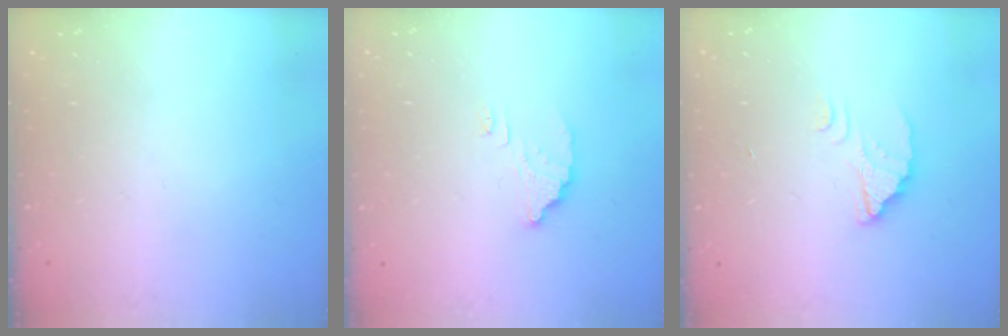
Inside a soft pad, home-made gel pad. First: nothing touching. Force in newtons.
{"total": 3.9, "press": 3.9, "slide": 0.3}
{"total": 2.7, "press": 2.7, "slide": 0.1}